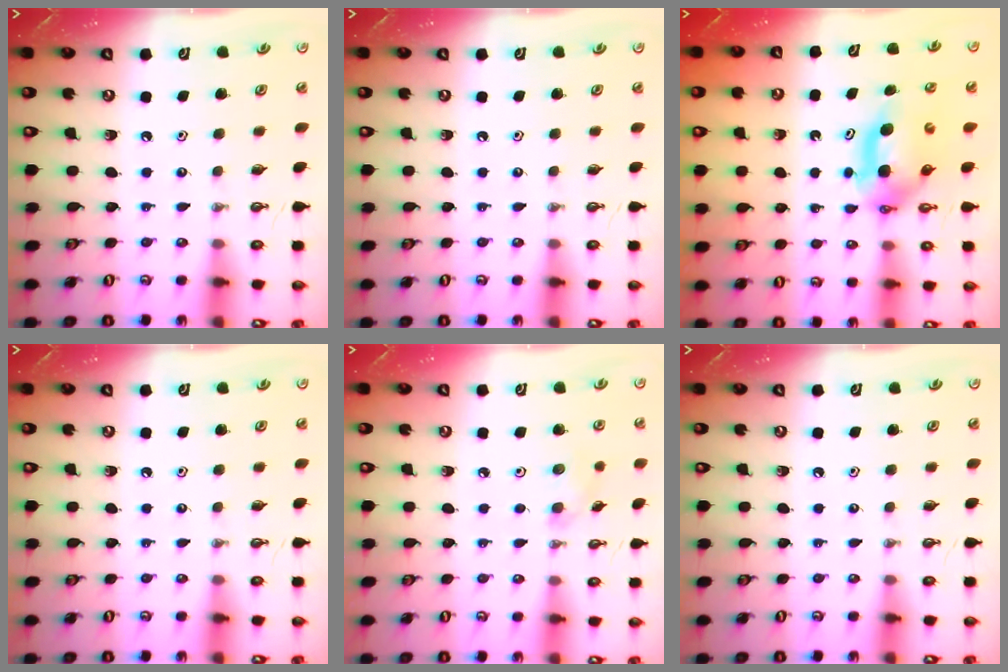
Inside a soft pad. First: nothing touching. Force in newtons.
{"total": 0.0}
{"total": 5.4, "press": 5.2, "slide": 1.1}
{"total": 0.0}
{"total": 6.6, "press": 6.0, "slide": 2.7}
{"total": 0.0}